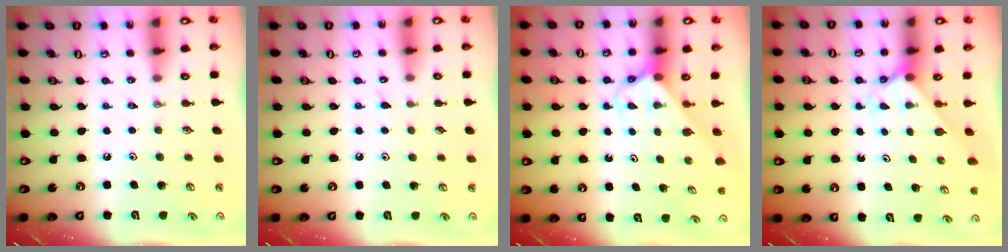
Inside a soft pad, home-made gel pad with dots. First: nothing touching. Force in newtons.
{"total": 5.2, "press": 5.1, "slide": 0.6}
{"total": 2.4, "press": 2.4, "slide": 0.2}
{"total": 2.2, "press": 2.2, "slide": 0.2}